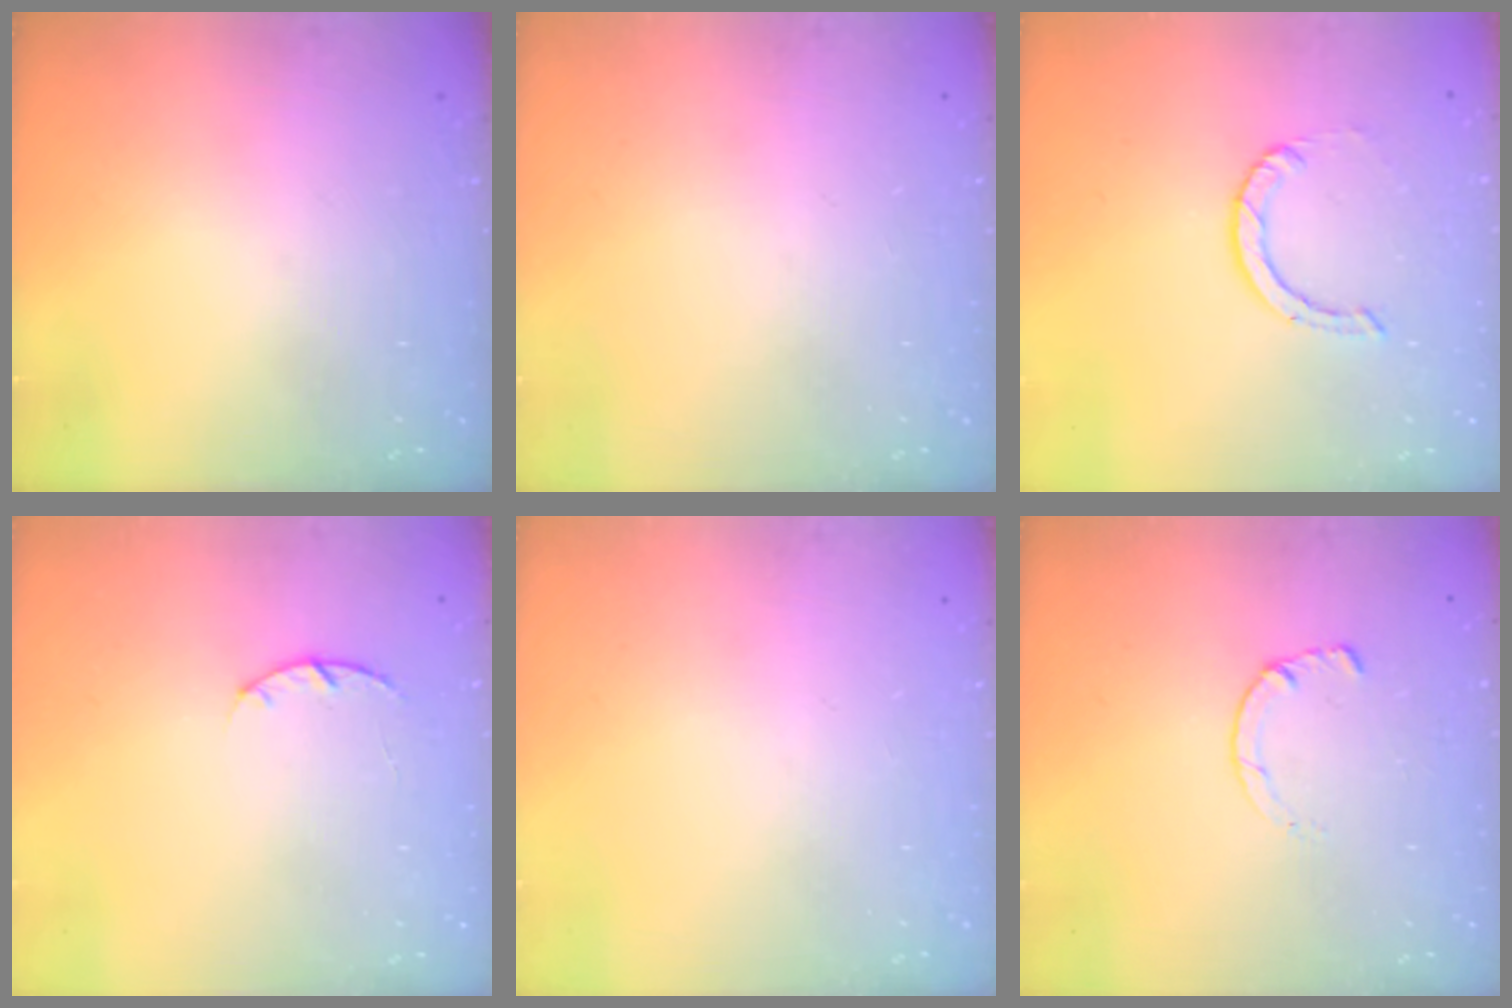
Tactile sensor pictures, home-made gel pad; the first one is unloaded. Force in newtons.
{"total": 0.0}
{"total": 0.9, "press": 0.9, "slide": 0.1}
{"total": 2.9, "press": 2.9, "slide": 0.5}
{"total": 0.0}
{"total": 1.4, "press": 1.4, "slide": 0.3}